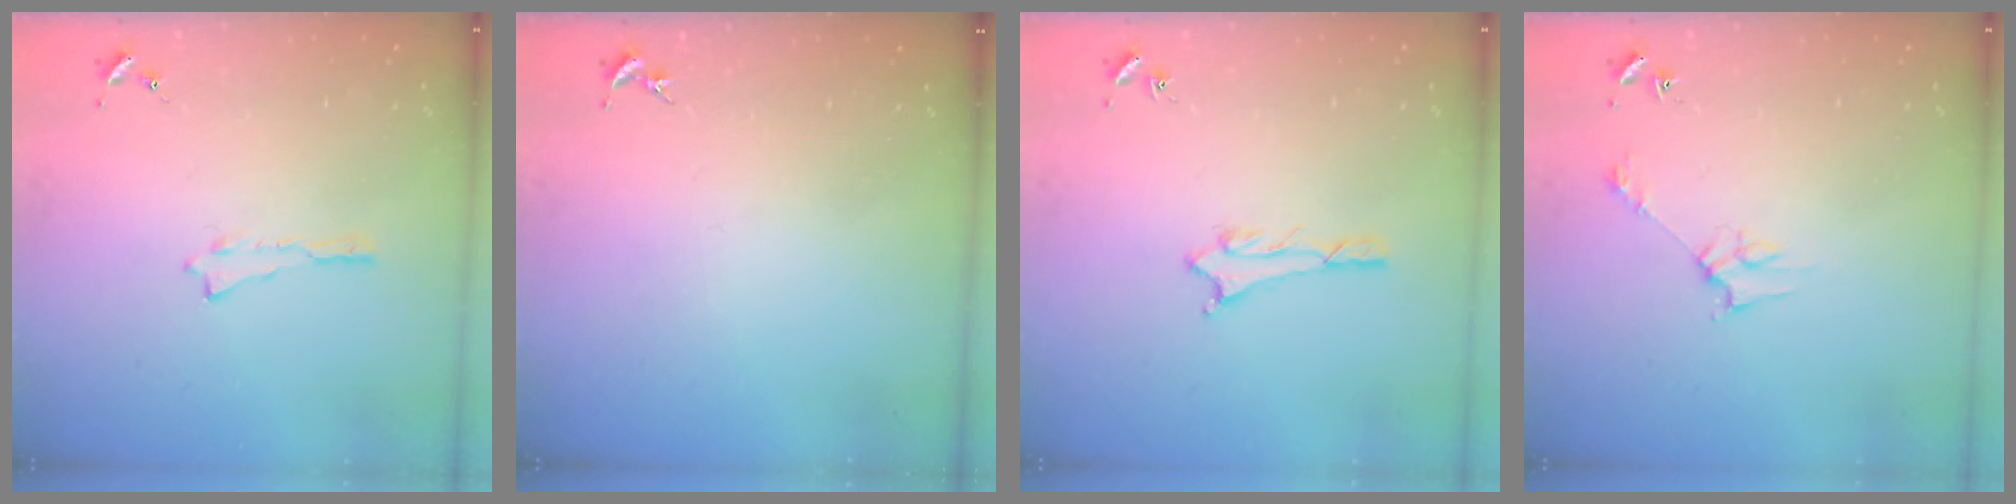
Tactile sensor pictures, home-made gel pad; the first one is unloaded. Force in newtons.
{"total": 0.0}
{"total": 1.1, "press": 1.1, "slide": 0.1}
{"total": 2.8, "press": 2.8, "slide": 0.2}